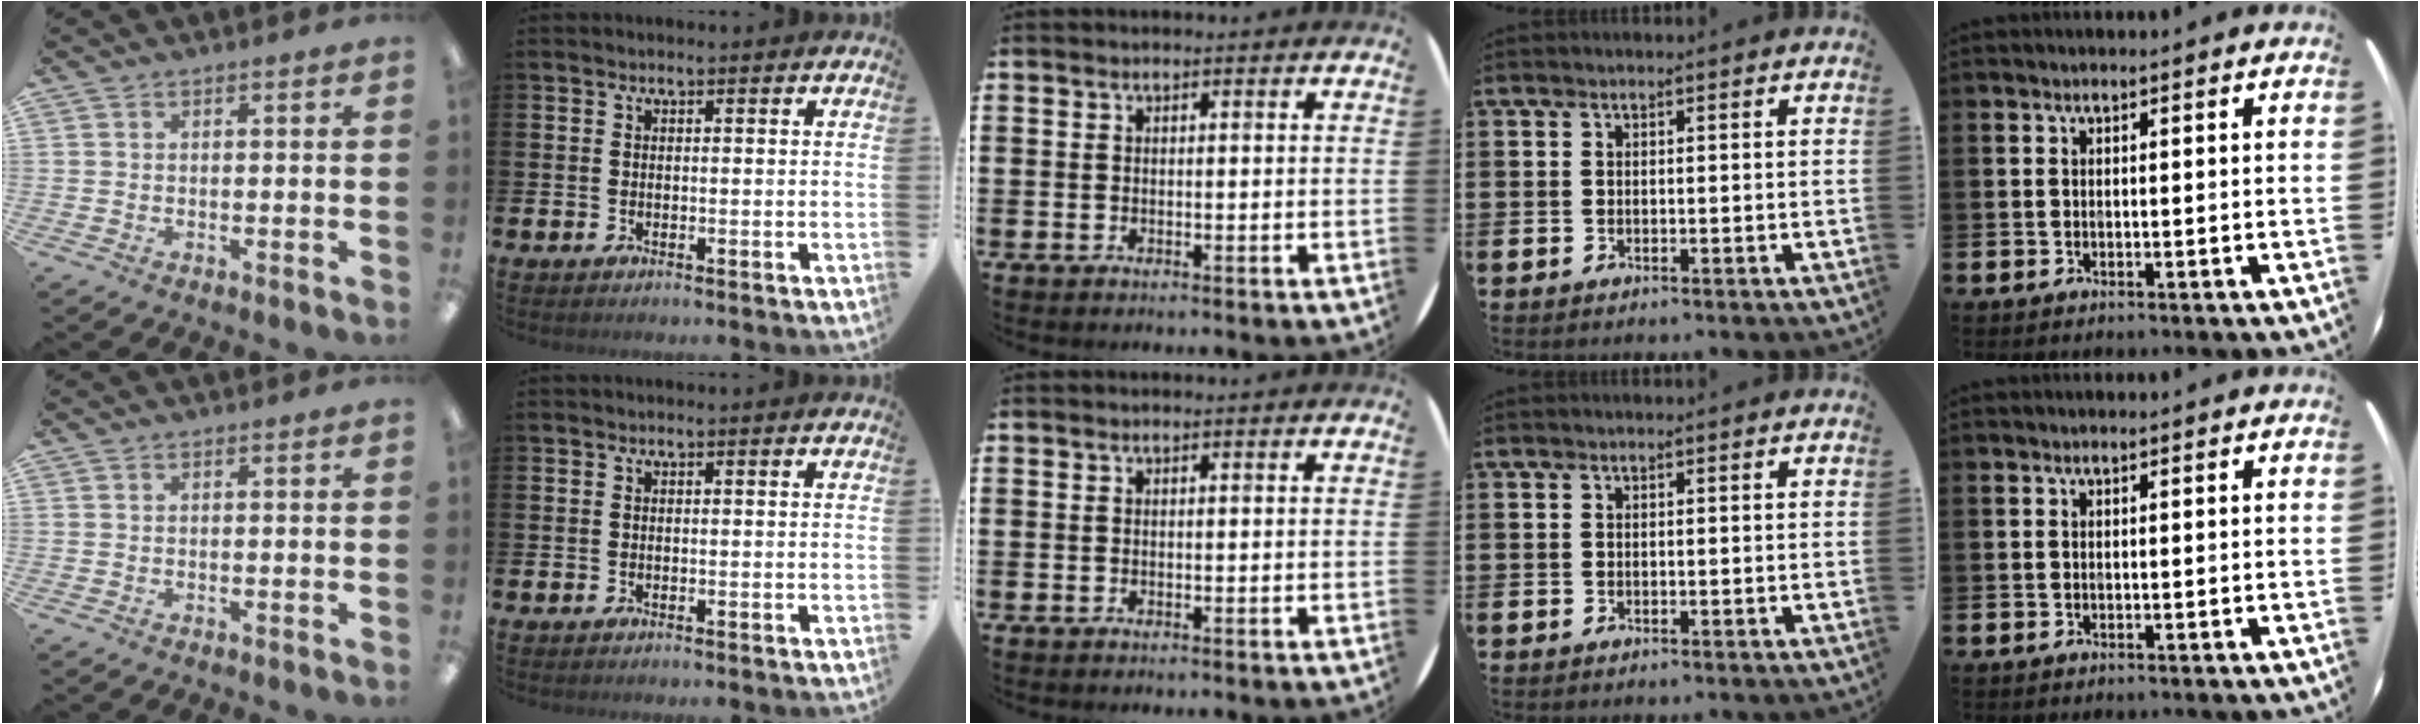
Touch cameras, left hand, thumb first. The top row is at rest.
{}